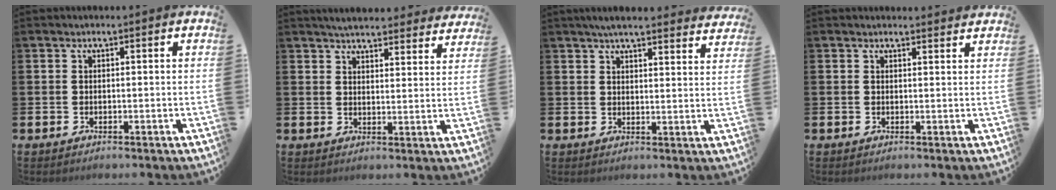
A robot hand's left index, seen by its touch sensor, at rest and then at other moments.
{"total": 4.8, "force": [4.7, 0.6, 0.8], "torque": [-0.021, -0.029, 0.083]}
{"total": 5.0, "force": [4.8, 0.3, 1.6], "torque": [-0.033, -0.020, 0.084]}
{"total": 1.3, "force": [1.3, 0.1, 0.0], "torque": [0.005, -0.008, 0.023]}